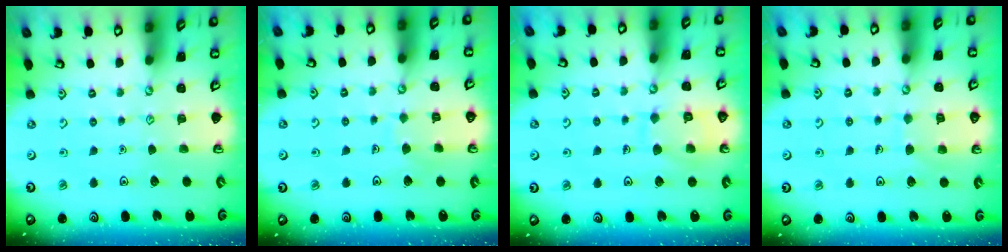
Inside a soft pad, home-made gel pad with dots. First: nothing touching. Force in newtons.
{"total": 4.9, "press": 4.8, "slide": 0.4}
{"total": 10.3, "press": 10.2, "slide": 0.9}
{"total": 6.0, "press": 6.0, "slide": 0.5}